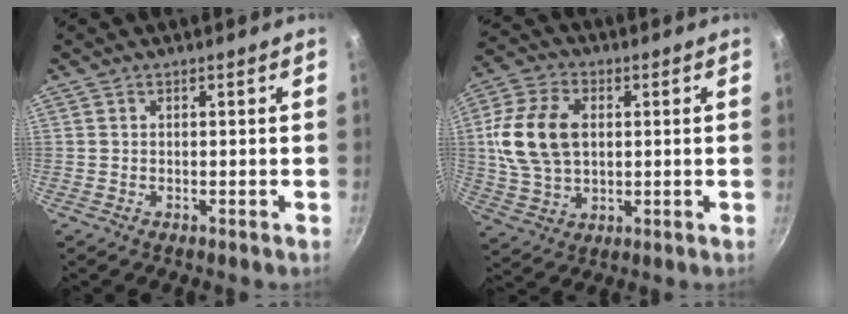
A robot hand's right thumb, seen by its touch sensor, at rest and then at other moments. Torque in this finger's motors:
{"motor_torque": [0.37, 1.99, 0.83, -0.81, 0.25]}